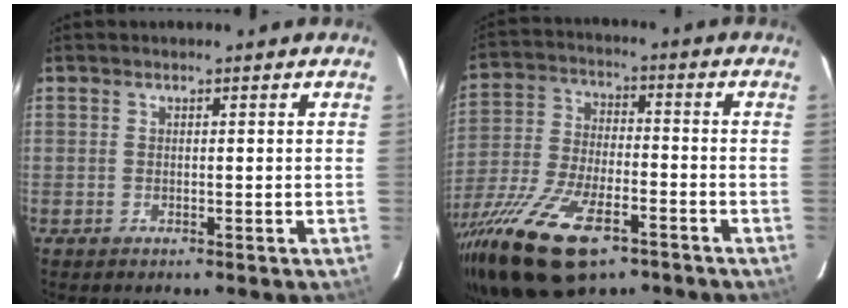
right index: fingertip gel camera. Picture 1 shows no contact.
{"total": 23.5, "force": [-14.3, 9.7, 15.9], "torque": [-0.337, -0.062, -0.250]}